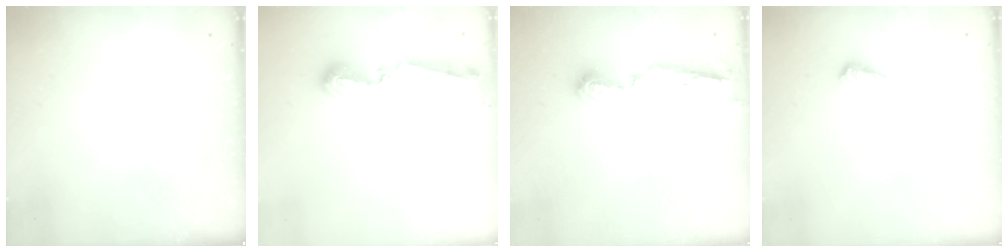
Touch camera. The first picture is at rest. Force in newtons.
{"total": 8.1, "press": 8.1, "slide": 0.9}
{"total": 7.0, "press": 7.0, "slide": 0.5}
{"total": 2.9, "press": 2.9, "slide": 0.4}